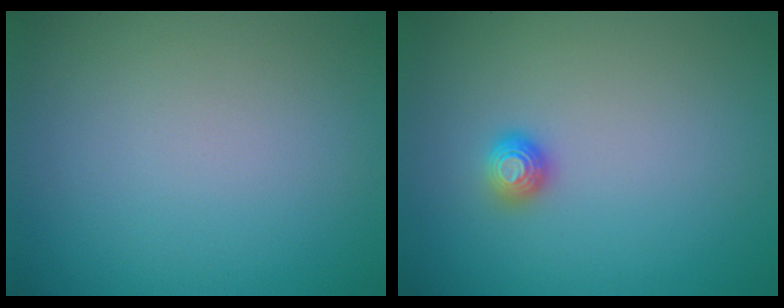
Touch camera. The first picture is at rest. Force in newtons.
{"total": 1.1, "press": 1.1, "slide": 0.4}